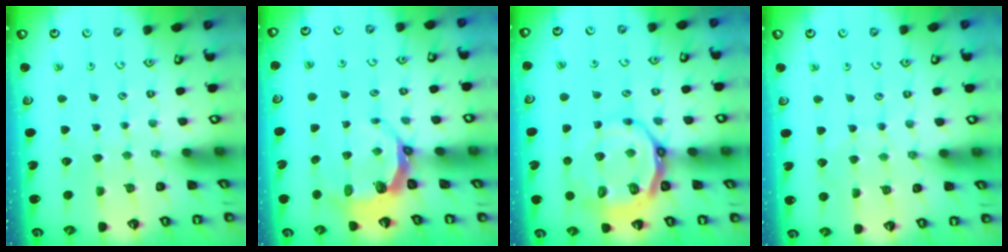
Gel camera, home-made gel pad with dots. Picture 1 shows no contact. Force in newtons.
{"total": 5.7, "press": 4.8, "slide": 3.1}
{"total": 14.4, "press": 14.0, "slide": 3.4}
{"total": 5.1, "press": 5.1, "slide": 0.5}